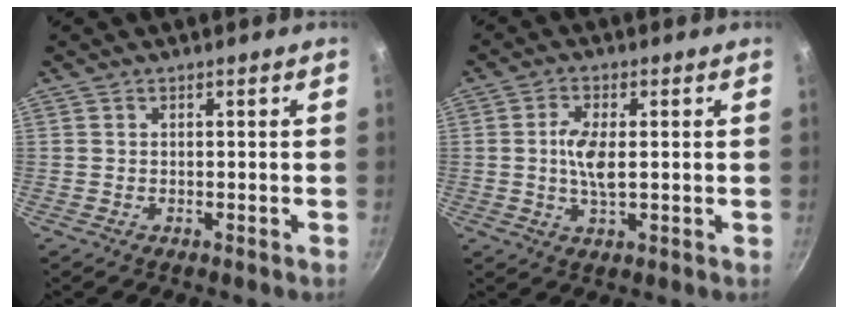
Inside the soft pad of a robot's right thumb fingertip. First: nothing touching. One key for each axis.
{"total": 6.0, "fx": 0.3, "fy": 2.6, "fz": 5.4, "tx": -0.107, "ty": 0.001, "tz": 0.004}